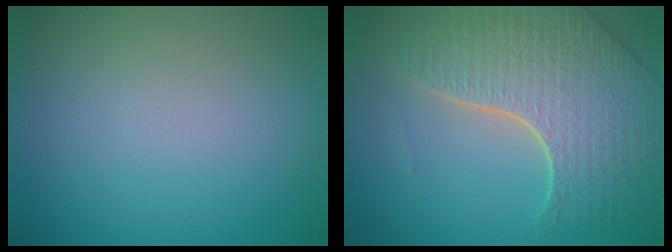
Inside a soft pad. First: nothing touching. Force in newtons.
{"total": 7.9, "press": 5.5, "slide": 5.6}